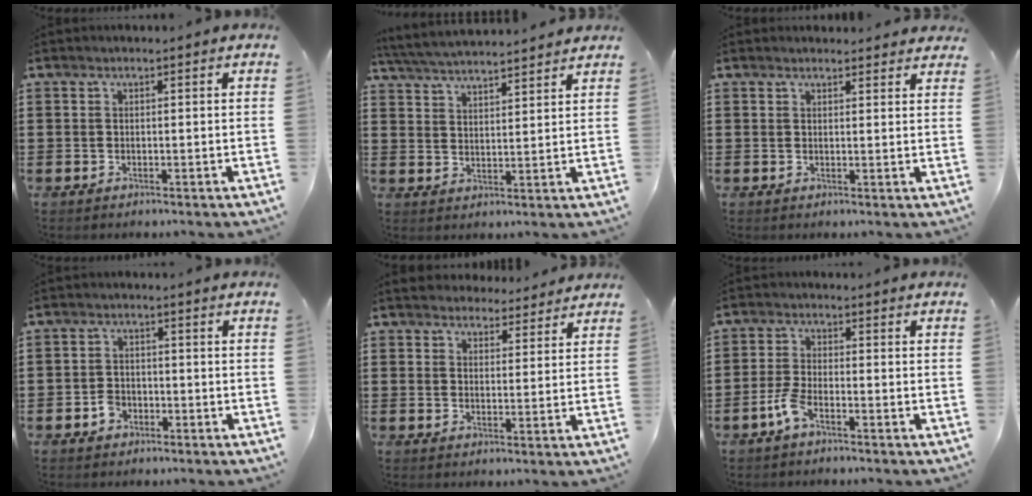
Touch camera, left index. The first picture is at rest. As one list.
[{"total": 4.7, "force": [4.6, -0.1, 1.0], "torque": [-0.037, -0.023, 0.080]}, {"total": 1.8, "force": [1.7, 0.3, 0.2], "torque": [-0.008, 0.001, 0.034]}, {"total": 2.5, "force": [-1.4, 1.8, 1.0], "torque": [-0.021, 0.003, -0.029]}, {"total": 3.8, "force": [3.6, 1.2, 0.2], "torque": [-0.017, -0.006, 0.069]}, {"total": 4.1, "force": [-2.2, 1.1, 3.2], "torque": [-0.081, -0.001, -0.048]}]